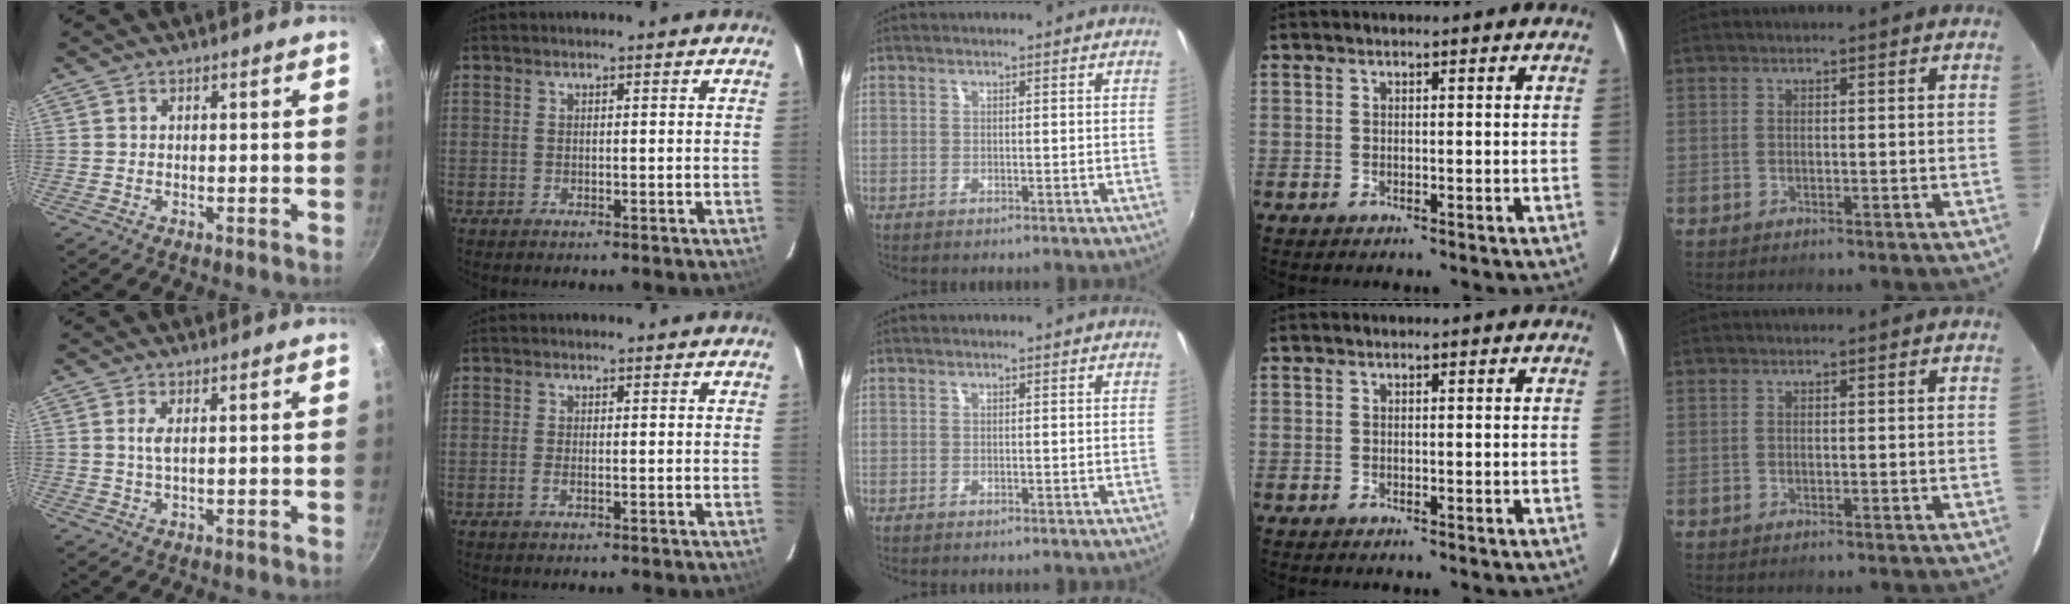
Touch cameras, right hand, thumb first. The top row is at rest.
{"thumb": {"total": 2.1, "force": [0.6, 0.6, 2.0], "torque": [-0.045, -0.002, 0.014]}, "index": {"total": 1.3, "force": [-0.5, 0.0, 1.2], "torque": [-0.024, -0.001, -0.009]}}